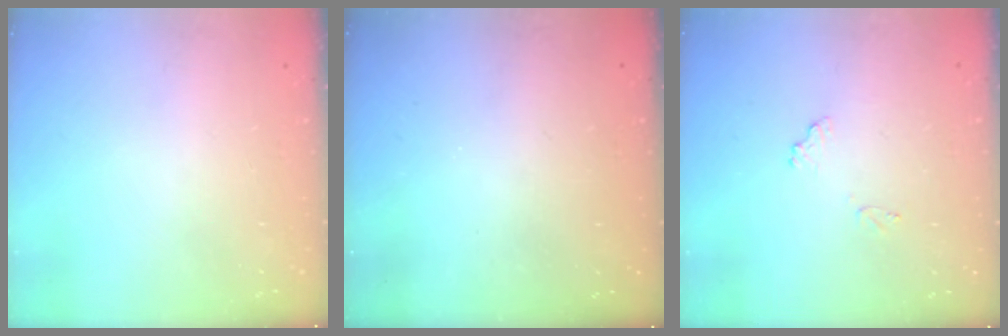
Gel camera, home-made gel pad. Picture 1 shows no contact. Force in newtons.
{"total": 3.3, "press": 3.3, "slide": 0.1}
{"total": 7.7, "press": 7.7, "slide": 0.5}